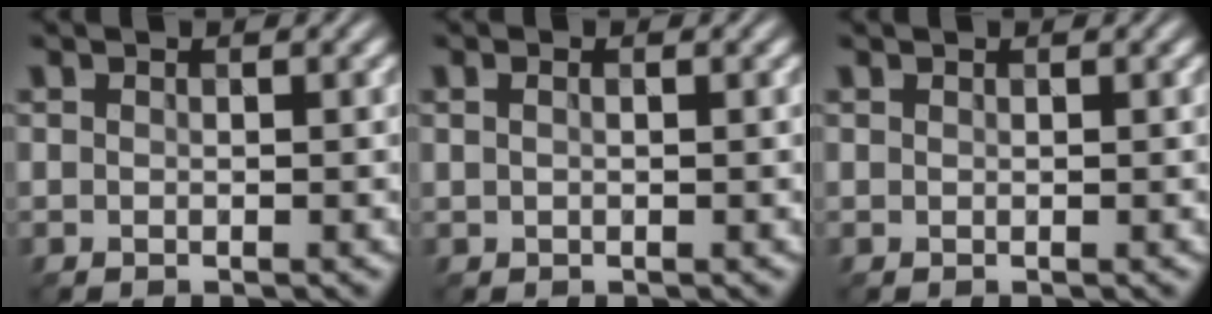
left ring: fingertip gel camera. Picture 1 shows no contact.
{"total": 1.2, "force": [0.5, 0.7, 0.8], "torque": [-0.016, -0.001, 0.002]}
{"total": 0.0}